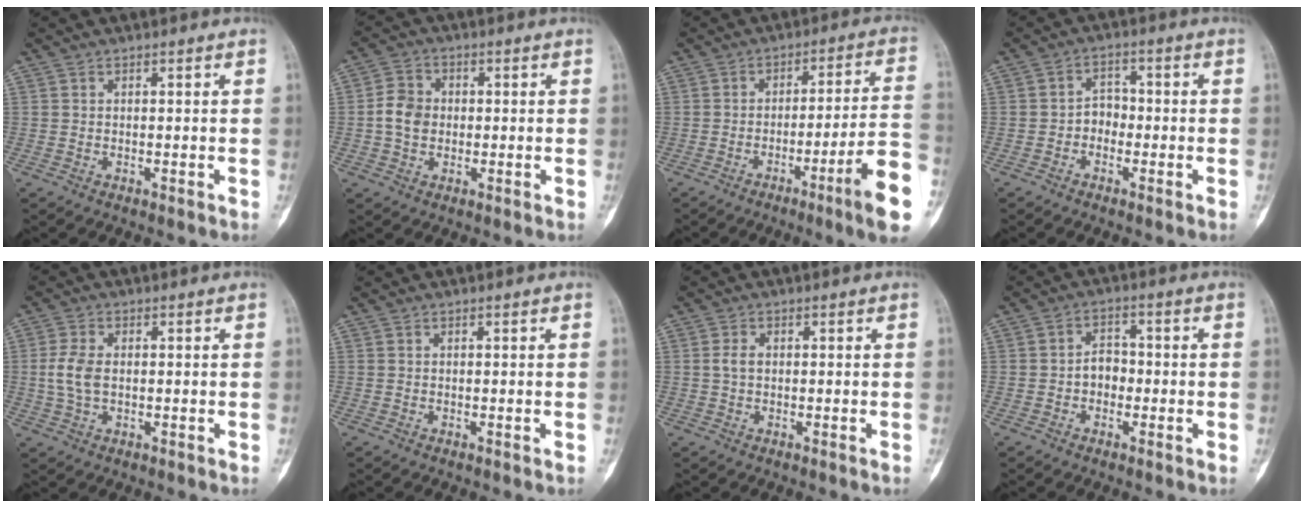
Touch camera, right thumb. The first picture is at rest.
{"total": 5.6, "force": [-0.3, 4.6, 3.1], "torque": [-0.048, 0.012, -0.011]}
{"total": 14.1, "force": [-6.4, 0.3, 12.6], "torque": [-0.174, 0.026, -0.092]}
{"total": 3.5, "force": [-1.3, 2.7, 1.7], "torque": [-0.004, 0.020, -0.031]}
{"total": 5.1, "force": [0.0, 3.1, 4.1], "torque": [-0.097, 0.006, -0.002]}
{"total": 0.0}
{"total": 1.8, "force": [0.0, 1.1, 1.5], "torque": [-0.033, 0.004, -0.001]}
{"total": 4.1, "force": [-1.0, 3.2, 2.4], "torque": [-0.019, 0.019, -0.025]}